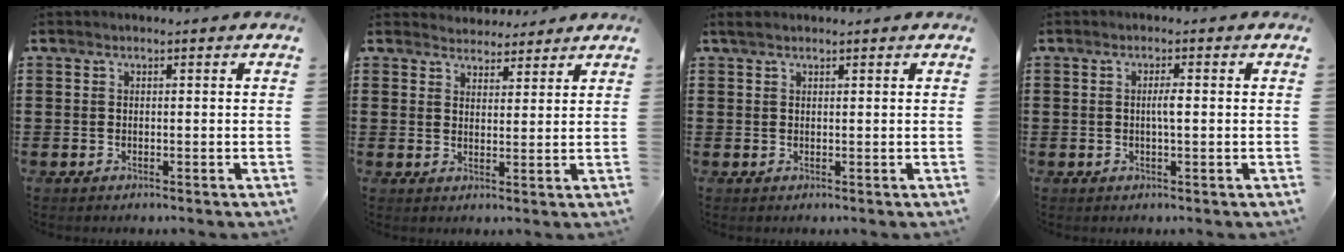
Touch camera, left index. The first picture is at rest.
{"total": 3.1, "force": [2.8, 1.1, -0.5], "torque": [-0.002, -0.005, 0.054]}
{"total": 0.9, "force": [0.7, 0.4, 0.5], "torque": [-0.010, 0.002, 0.013]}
{"total": 1.8, "force": [-0.1, 0.3, 1.8], "torque": [-0.035, -0.002, -0.003]}